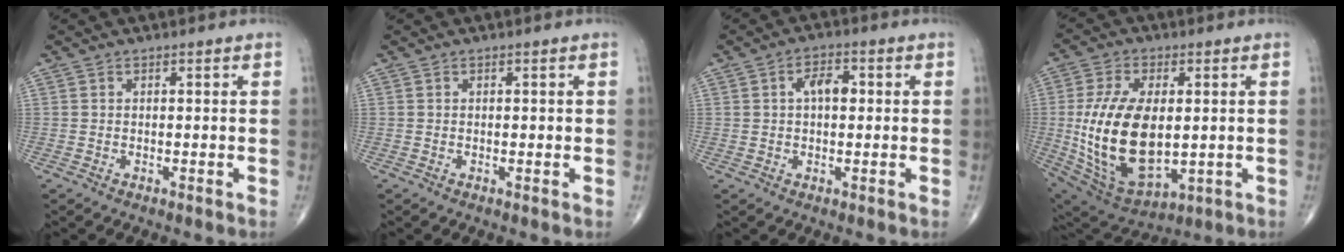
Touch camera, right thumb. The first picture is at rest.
{"total": 0.6, "force": [0.0, 0.3, 0.5], "torque": [-0.005, 0.000, 0.002]}
{"total": 4.8, "force": [0.8, 2.7, 3.9], "torque": [-0.059, 0.010, 0.009]}
{"total": 20.5, "force": [-0.4, 11.1, 17.3], "torque": [-0.336, -0.013, 0.015]}